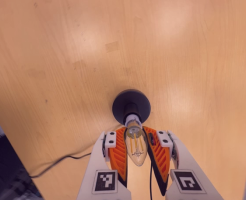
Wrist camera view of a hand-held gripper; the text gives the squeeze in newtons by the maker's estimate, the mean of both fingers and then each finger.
{"total": 17.7, "left": 16.2, "right": 19.1}